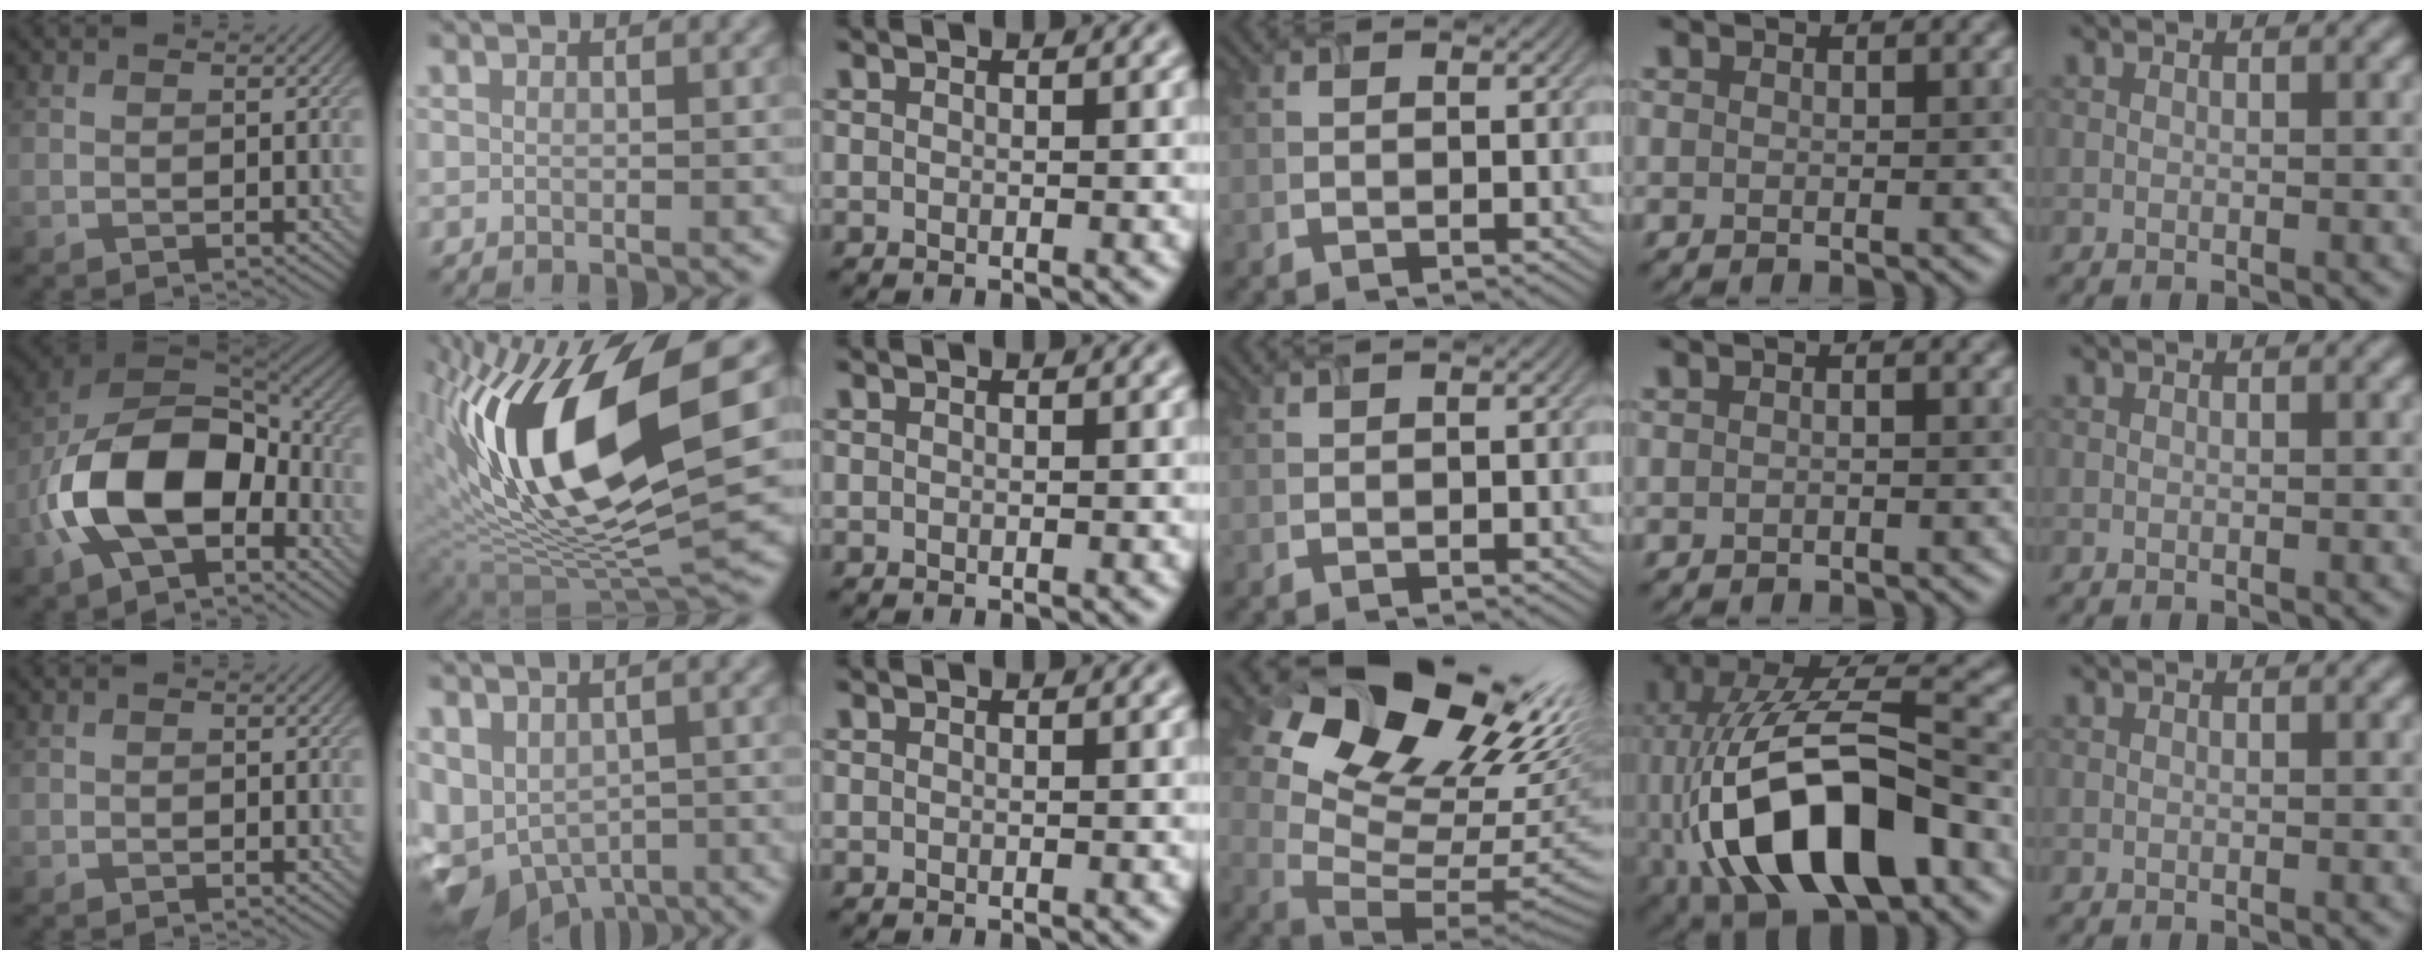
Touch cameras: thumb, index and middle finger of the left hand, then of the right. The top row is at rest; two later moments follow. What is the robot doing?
{"motion": "extract", "object": "airpods case & airpods"}